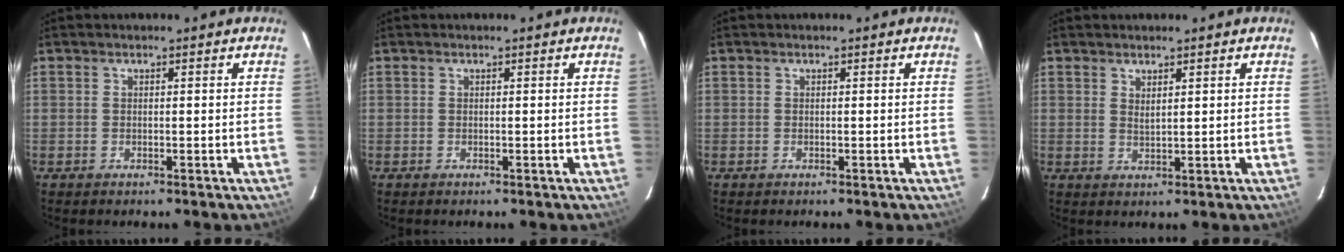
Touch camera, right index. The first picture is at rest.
{"total": 0.0}
{"total": 0.0}
{"total": 1.9, "force": [1.3, 0.5, 1.3], "torque": [-0.022, -0.002, 0.022]}